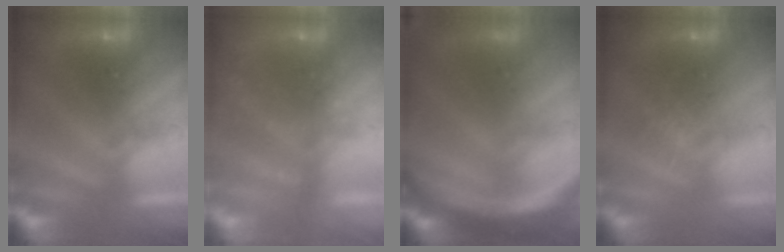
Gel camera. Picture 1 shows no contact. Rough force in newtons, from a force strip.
{"total": 2.5}
{"total": 11.4}
{"total": 2.7}